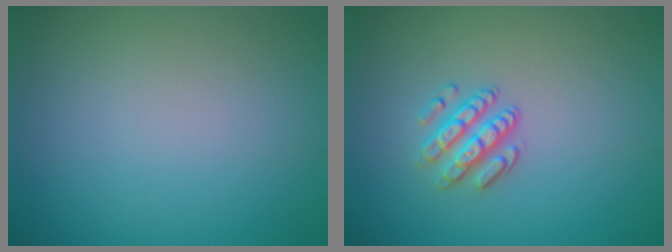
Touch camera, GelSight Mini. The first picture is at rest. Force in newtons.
{"total": 2.7, "press": 2.4, "slide": 1.2}